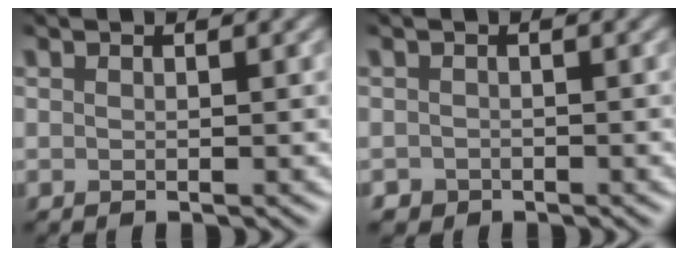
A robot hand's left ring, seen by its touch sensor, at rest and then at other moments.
{"total": 1.3, "force": [-1.0, -0.3, -0.7], "torque": [-0.008, -0.006, 0.006]}